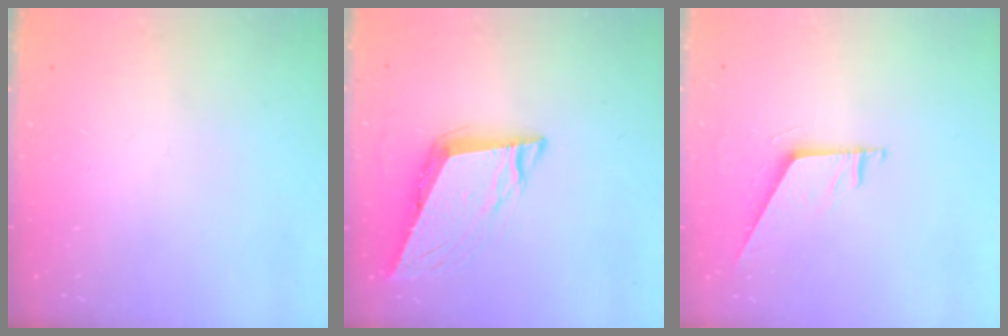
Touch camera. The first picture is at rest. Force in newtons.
{"total": 9.8, "press": 9.3, "slide": 3.1}
{"total": 5.4, "press": 5.4, "slide": 0.5}